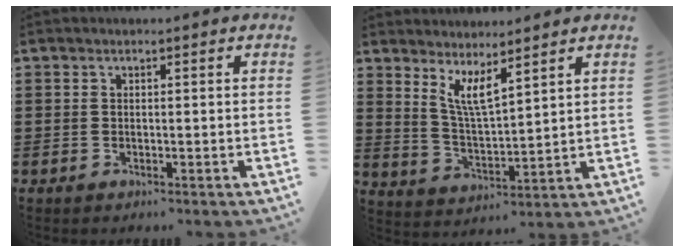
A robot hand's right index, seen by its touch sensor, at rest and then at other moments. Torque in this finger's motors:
{"motor_torque": [-0.10, 0.23, 0.13, 0.03]}